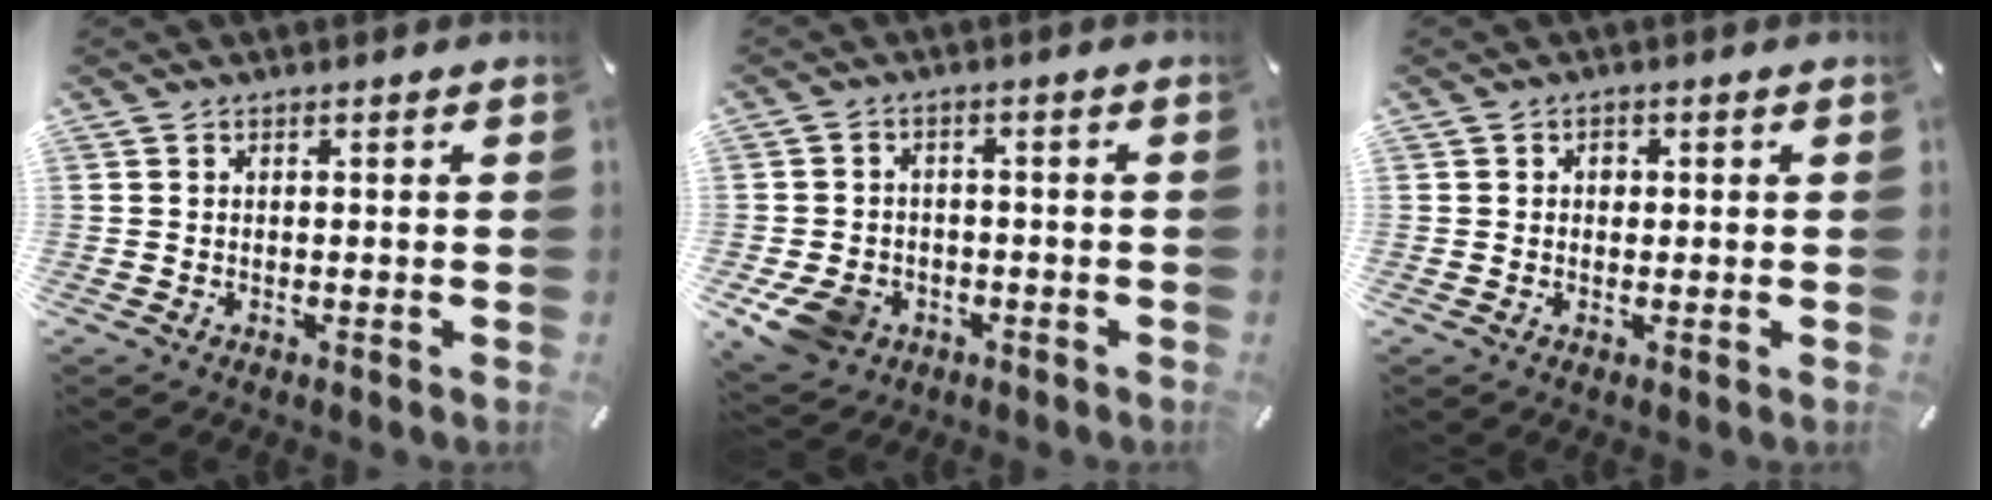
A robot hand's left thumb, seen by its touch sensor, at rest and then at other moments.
{"total": 8.4, "force": [-3.8, 6.6, 3.7], "torque": [-0.084, 0.019, -0.070]}
{"total": 1.6, "force": [0.1, 1.4, 0.7], "torque": [-0.001, 0.001, -0.005]}